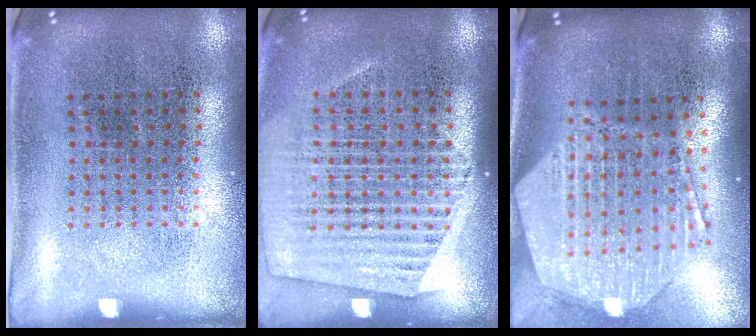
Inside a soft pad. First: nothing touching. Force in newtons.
{"total": 1.5, "press": 1.5, "slide": 0.5}
{"total": 3.0, "press": 2.4, "slide": 1.8}